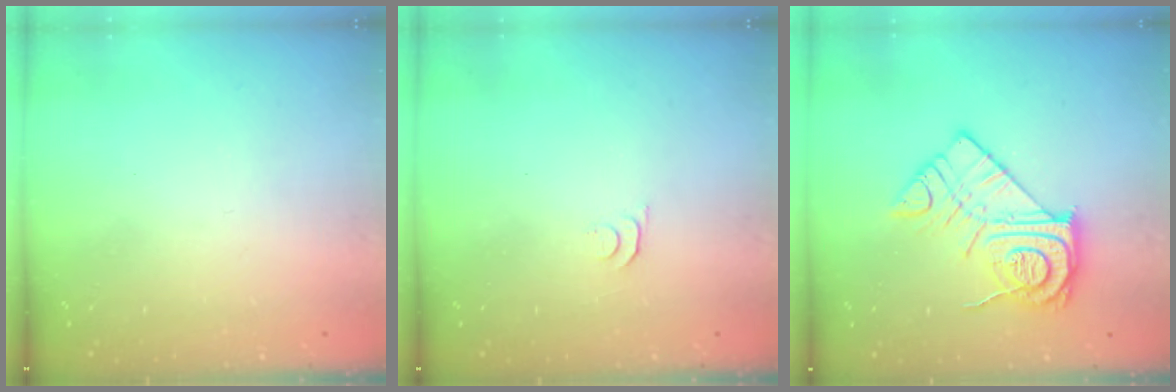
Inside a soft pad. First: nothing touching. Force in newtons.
{"total": 4.1, "press": 4.0, "slide": 0.6}
{"total": 14.9, "press": 14.8, "slide": 1.2}